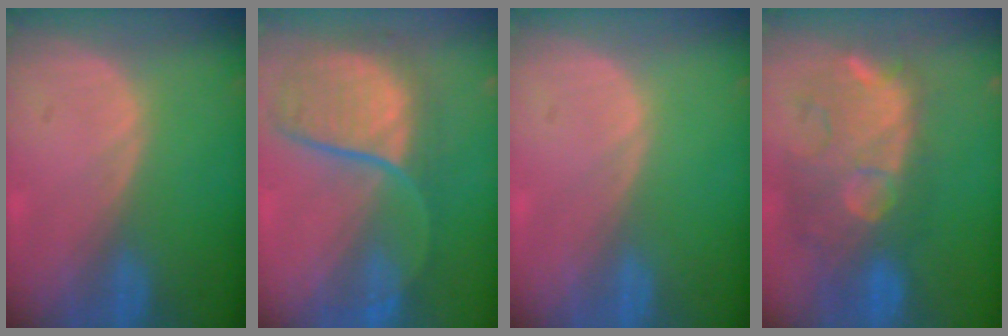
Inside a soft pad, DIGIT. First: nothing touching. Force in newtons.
{"total": 10.2, "press": 9.5, "slide": 3.9}
{"total": 0.0}
{"total": 11.3, "press": 10.5, "slide": 4.4}